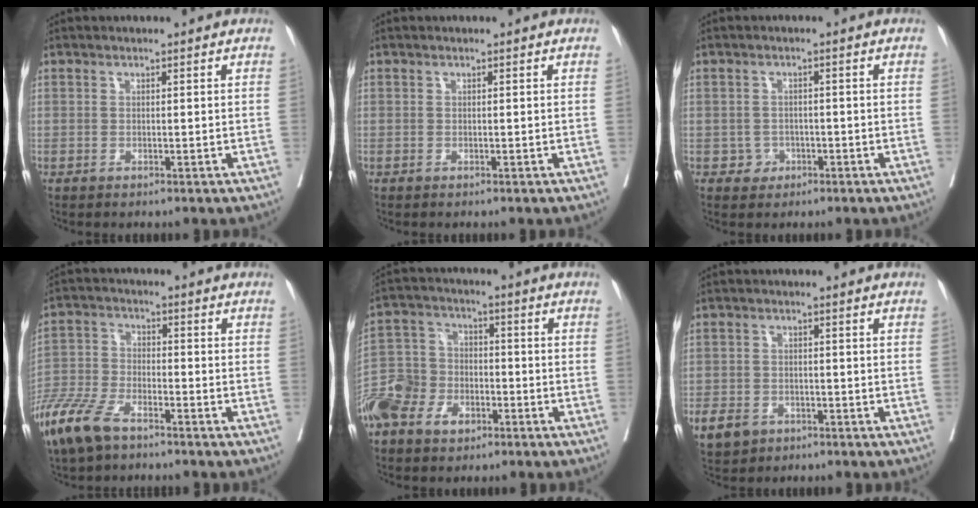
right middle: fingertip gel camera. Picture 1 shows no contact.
{"total": 0.0}
{"total": 2.2, "force": [-1.0, 1.9, 0.3], "torque": [0.001, 0.009, -0.013]}
{"total": 9.9, "force": [-7.1, 3.4, 6.0], "torque": [-0.141, -0.019, -0.143]}
{"total": 10.1, "force": [-5.2, 7.0, 5.0], "torque": [-0.120, 0.013, -0.099]}
{"total": 9.9, "force": [-5.0, 7.8, 3.4], "torque": [-0.097, -0.001, -0.076]}